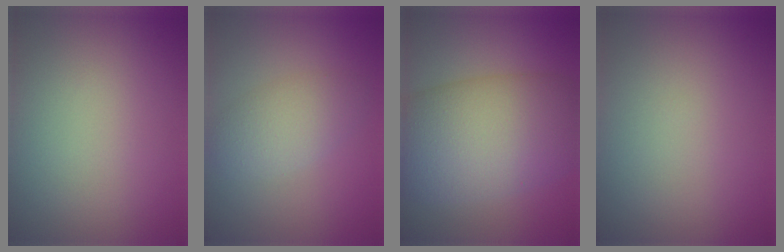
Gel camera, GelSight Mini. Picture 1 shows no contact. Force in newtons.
{"total": 3.3, "press": 3.3, "slide": 0.1}
{"total": 11.7, "press": 11.7, "slide": 0.3}
{"total": 0.0}